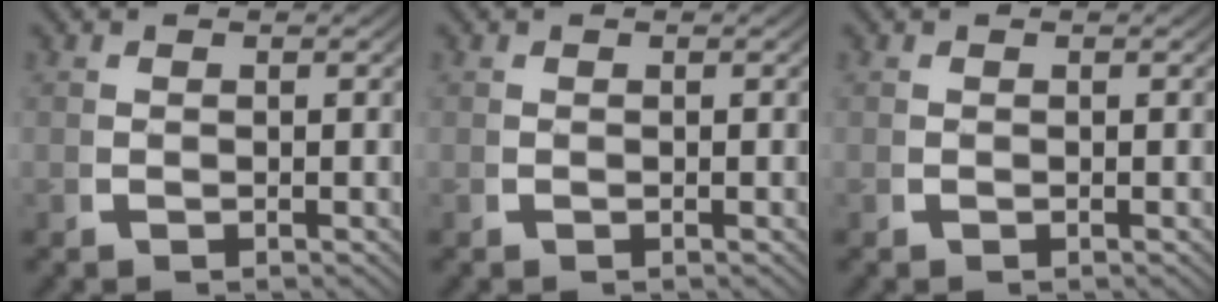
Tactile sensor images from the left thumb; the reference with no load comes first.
{"total": 0.0}
{"total": 0.0}